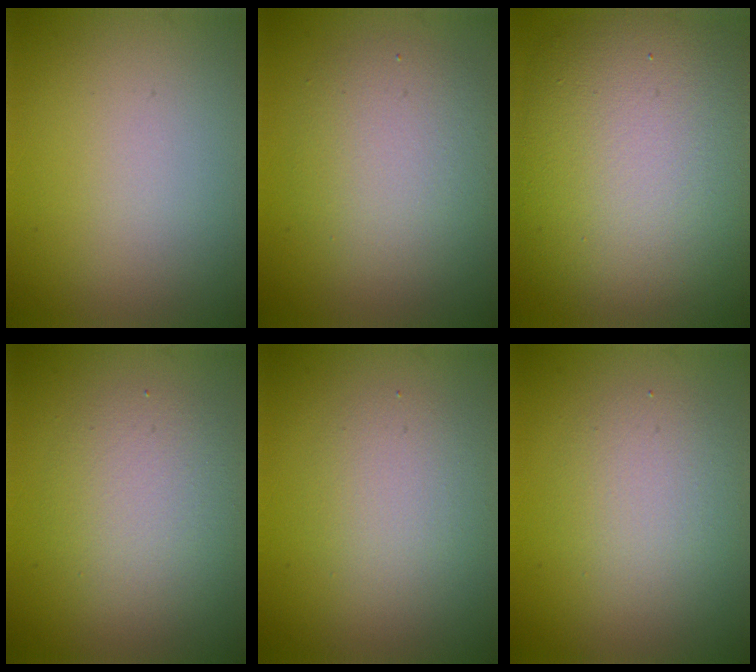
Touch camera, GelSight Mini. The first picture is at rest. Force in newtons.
{"total": 4.4, "press": 4.4, "slide": 0.4}
{"total": 14.4, "press": 14.4, "slide": 0.5}
{"total": 3.8, "press": 3.8, "slide": 0.1}
{"total": 2.7, "press": 2.7, "slide": 0.3}
{"total": 3.1, "press": 3.1, "slide": 0.1}